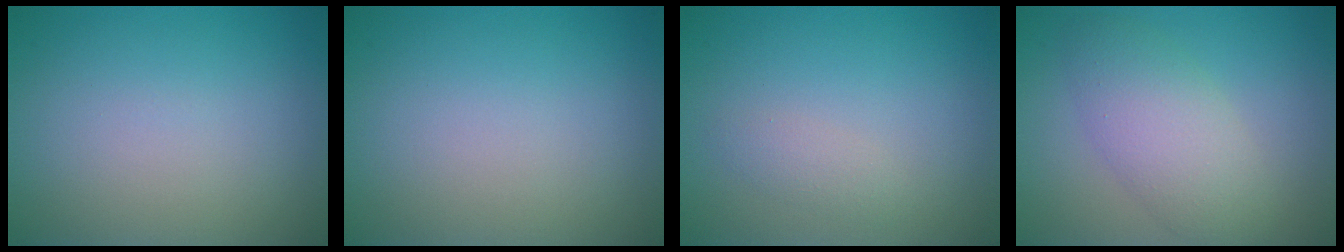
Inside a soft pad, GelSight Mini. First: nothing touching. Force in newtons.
{"total": 0.0}
{"total": 1.2, "press": 1.2, "slide": 0.0}
{"total": 4.6, "press": 4.6, "slide": 0.0}